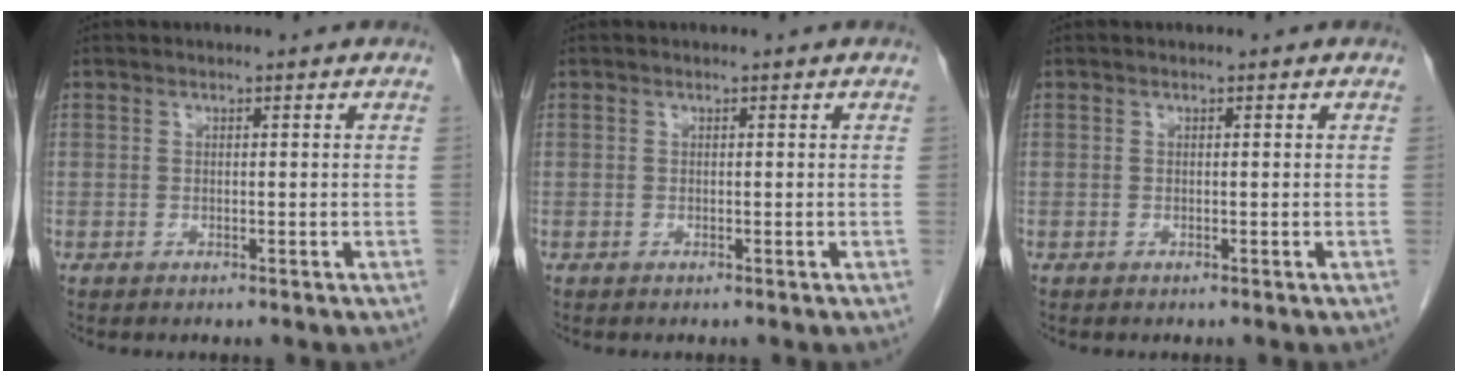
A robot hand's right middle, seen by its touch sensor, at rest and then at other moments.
{"total": 0.0}
{"total": 0.0}